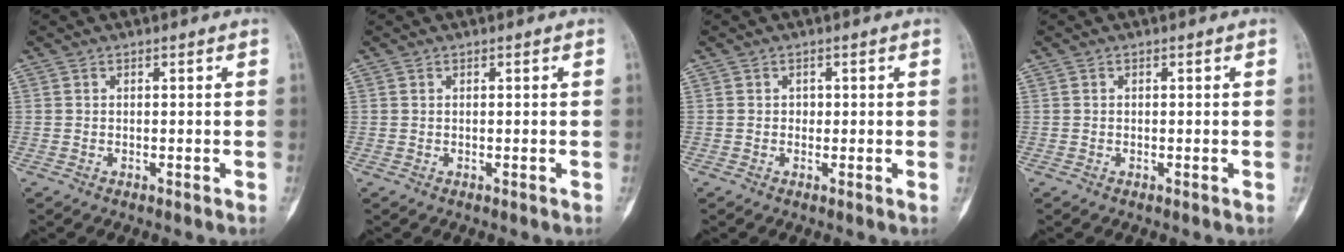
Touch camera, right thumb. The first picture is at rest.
{"total": 0.0}
{"total": 1.0, "force": [0.1, 0.8, 0.5], "torque": [-0.002, 0.003, -0.002]}
{"total": 0.0}